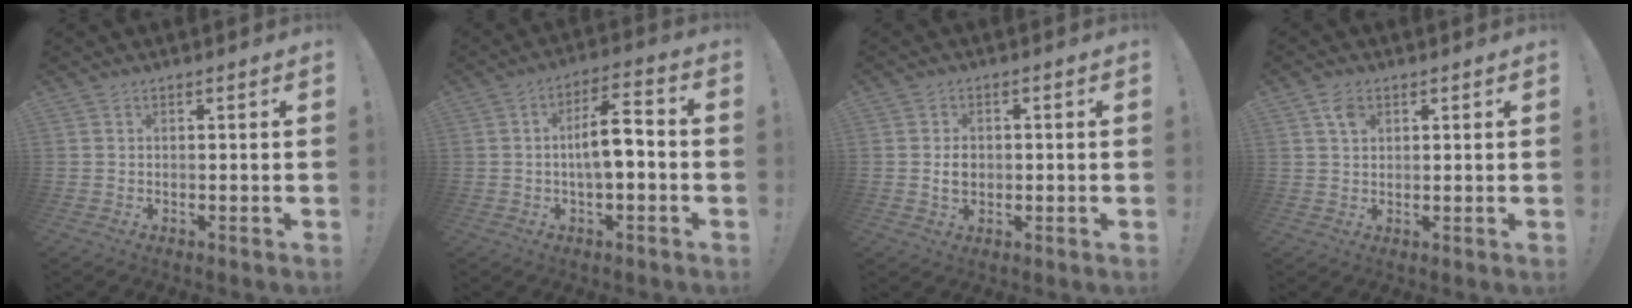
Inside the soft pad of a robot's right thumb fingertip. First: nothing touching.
{"total": 9.7, "force": [-1.1, 3.2, 9.1], "torque": [-0.148, 0.007, -0.022]}
{"total": 3.9, "force": [-0.1, 3.1, 2.4], "torque": [-0.019, 0.001, -0.004]}
{"total": 3.6, "force": [1.8, 2.5, 2.0], "torque": [-0.028, -0.002, 0.032]}